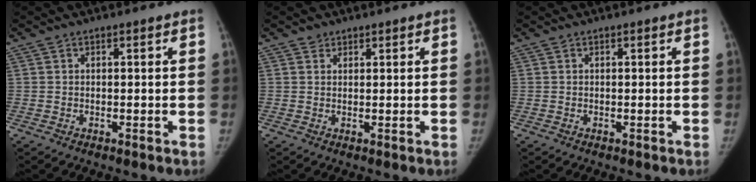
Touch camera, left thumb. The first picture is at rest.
{"total": 1.3, "force": [0.9, 0.9, 0.0], "torque": [0.011, -0.005, 0.011]}
{"total": 0.0}